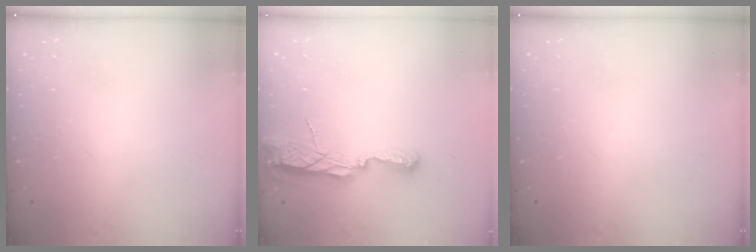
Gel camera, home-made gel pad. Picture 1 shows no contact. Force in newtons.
{"total": 9.3, "press": 8.3, "slide": 4.1}
{"total": 0.0}